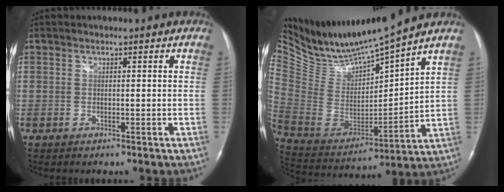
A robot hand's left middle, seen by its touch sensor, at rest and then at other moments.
{"total": 13.8, "force": [13.2, -0.3, 4.1], "torque": [-0.091, -0.025, 0.265]}